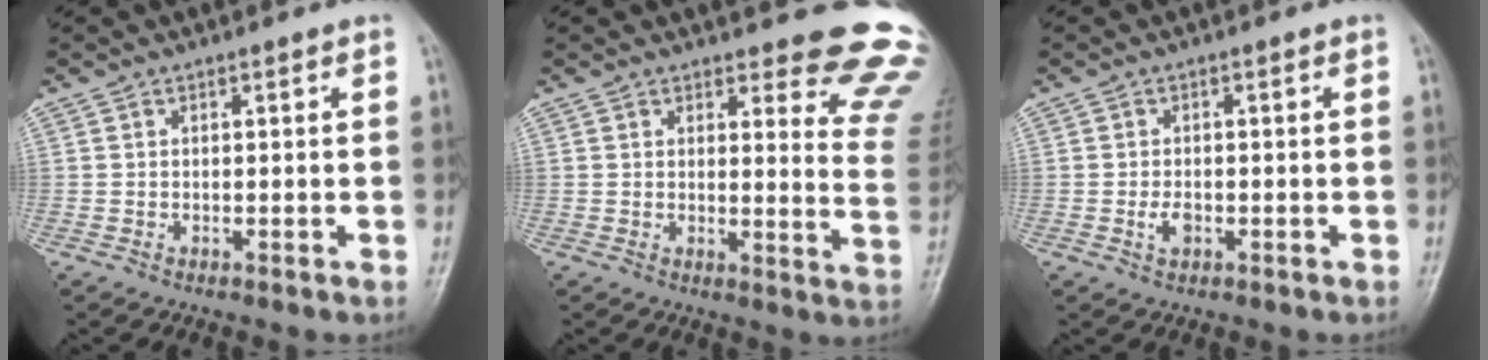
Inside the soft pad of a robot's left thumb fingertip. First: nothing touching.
{"total": 13.1, "force": [12.2, 2.7, 3.9], "torque": [-0.001, -0.128, 0.108]}
{"total": 2.2, "force": [-0.6, 1.3, 1.6], "torque": [-0.030, 0.001, -0.011]}